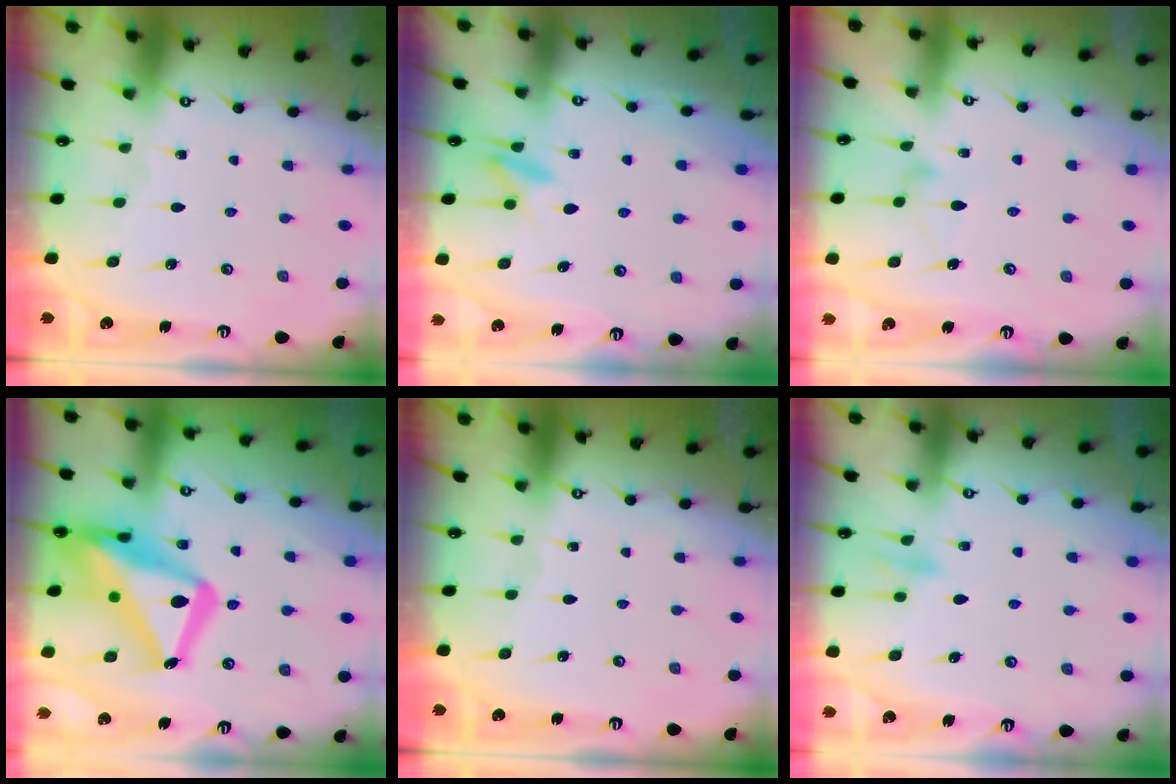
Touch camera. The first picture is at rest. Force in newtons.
{"total": 8.0, "press": 7.9, "slide": 1.0}
{"total": 8.8, "press": 8.7, "slide": 0.5}
{"total": 22.0, "press": 21.9, "slide": 1.9}
{"total": 0.0}
{"total": 8.0, "press": 8.0, "slide": 0.5}